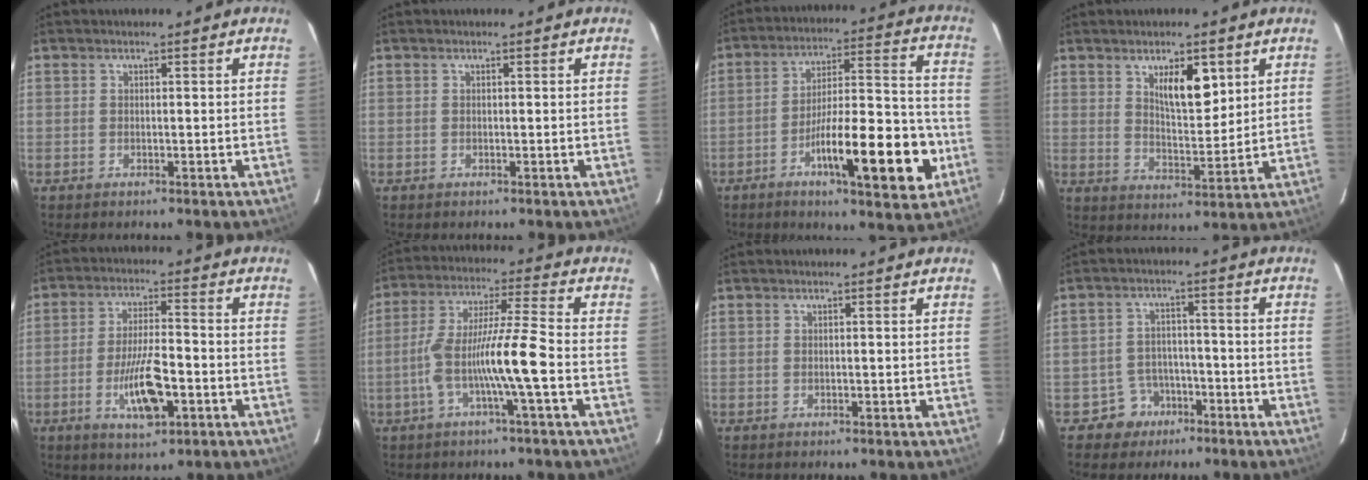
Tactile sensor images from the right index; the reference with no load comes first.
{"total": 0.0}
{"total": 17.3, "force": [-6.6, 3.2, 15.6], "torque": [-0.245, 0.012, -0.099]}
{"total": 7.1, "force": [3.5, 2.4, 5.7], "torque": [-0.097, -0.005, 0.064]}
{"total": 6.9, "force": [-2.5, 1.8, 6.2], "torque": [-0.115, -0.002, -0.041]}
{"total": 10.9, "force": [-3.1, -0.6, 10.4], "torque": [-0.202, 0.011, -0.062]}
{"total": 0.0}
{"total": 4.9, "force": [-2.7, 4.1, 0.0], "torque": [0.008, 0.014, -0.038]}